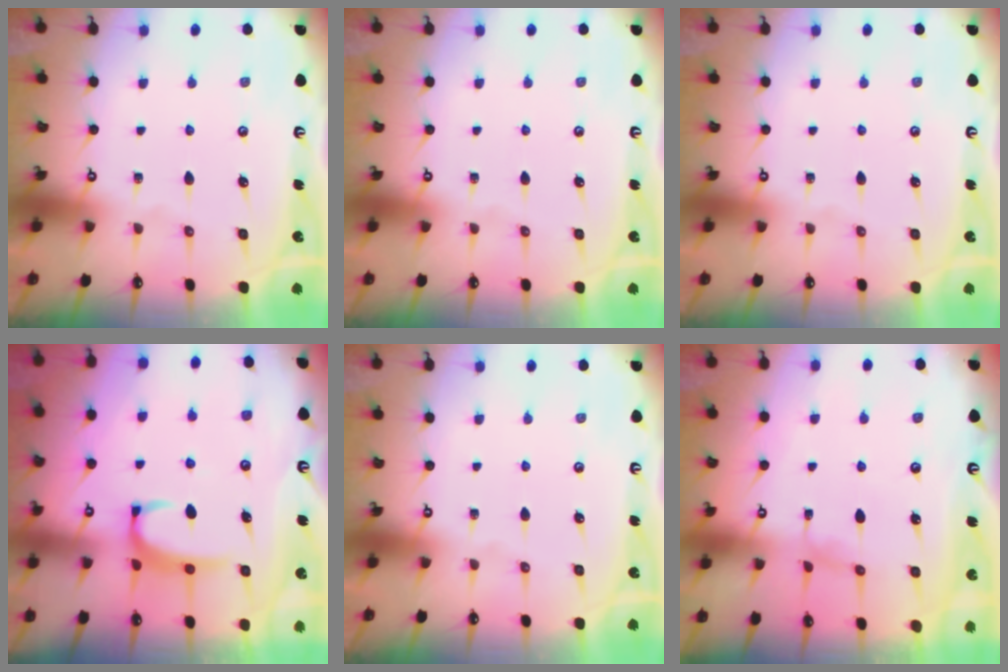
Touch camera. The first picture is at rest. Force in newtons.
{"total": 0.0}
{"total": 0.0}
{"total": 2.2, "press": 2.1, "slide": 0.6}
{"total": 0.0}
{"total": 1.5, "press": 1.4, "slide": 0.3}